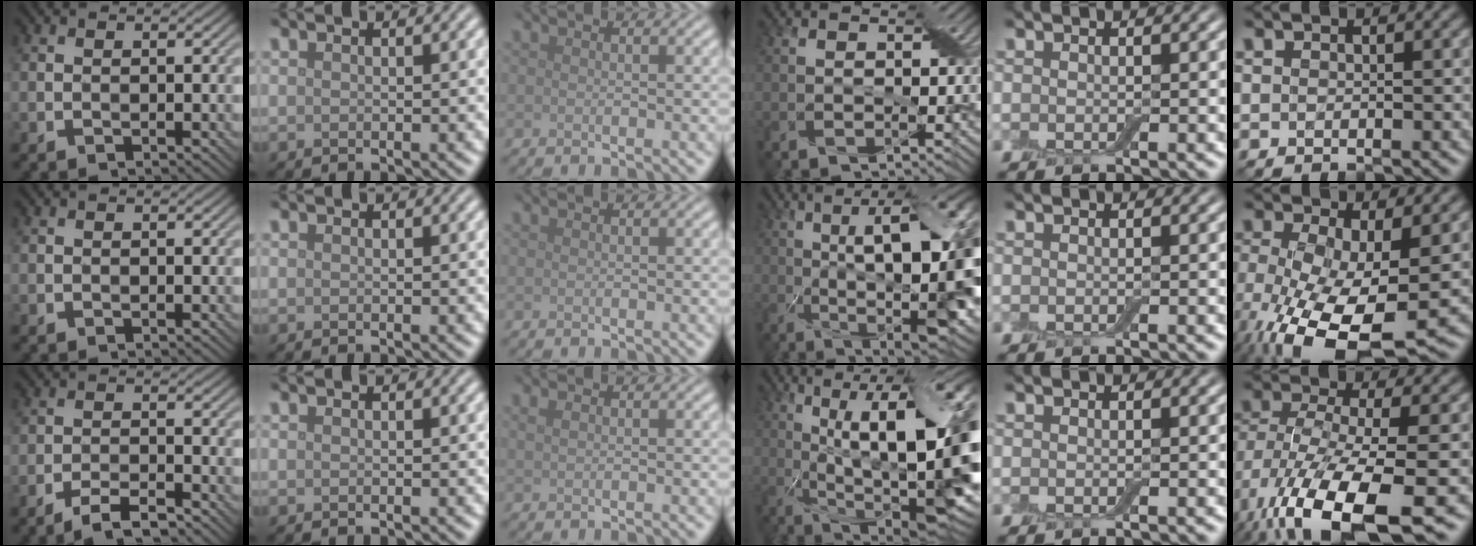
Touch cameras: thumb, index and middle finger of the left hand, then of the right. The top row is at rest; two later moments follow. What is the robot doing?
{"motion": "wrap", "object": "adhesive wrap"}